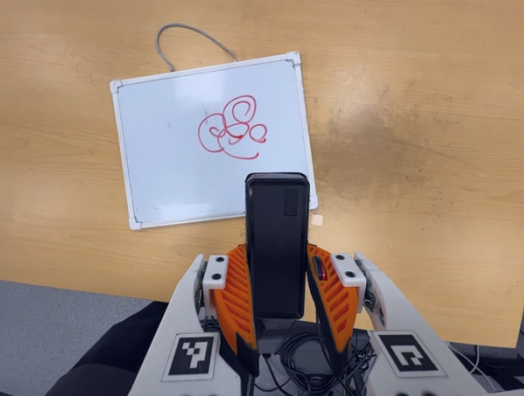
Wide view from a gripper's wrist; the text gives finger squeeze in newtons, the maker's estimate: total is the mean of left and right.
{"total": 4.4, "left": 3.0, "right": 5.8}